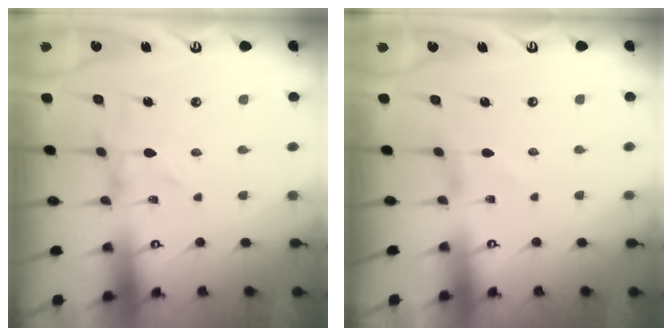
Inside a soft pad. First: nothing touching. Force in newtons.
{"total": 0.0}